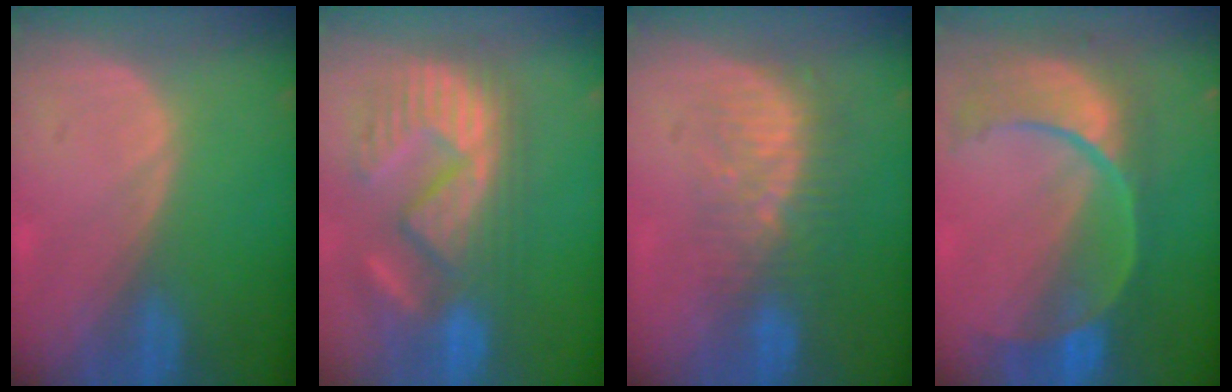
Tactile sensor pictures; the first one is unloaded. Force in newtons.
{"total": 11.6, "press": 11.1, "slide": 3.4}
{"total": 8.4, "press": 7.5, "slide": 3.9}
{"total": 11.2, "press": 9.4, "slide": 6.1}